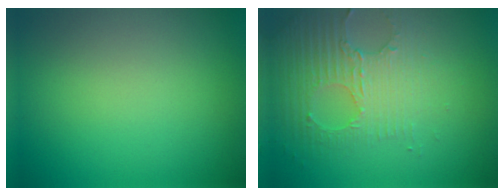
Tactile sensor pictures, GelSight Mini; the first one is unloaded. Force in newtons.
{"total": 3.8, "press": 3.7, "slide": 0.8}